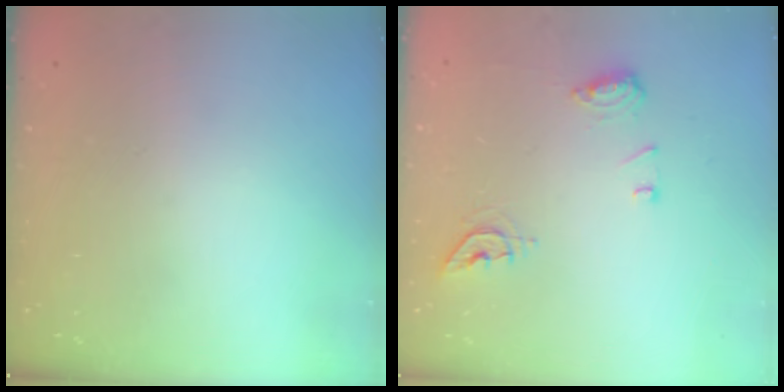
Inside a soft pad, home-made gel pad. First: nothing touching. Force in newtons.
{"total": 9.0, "press": 8.9, "slide": 0.9}